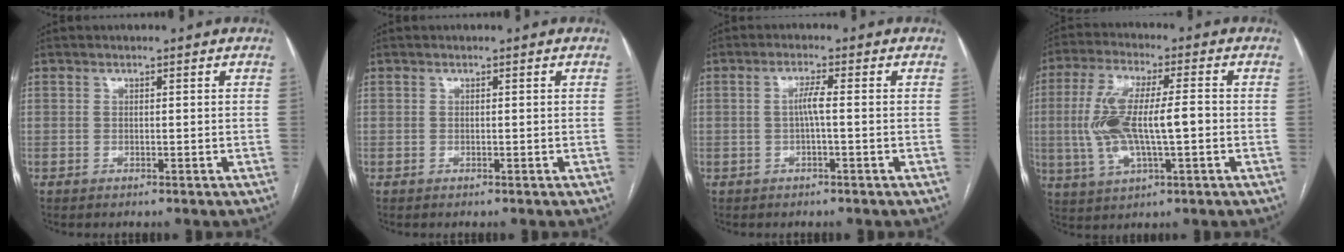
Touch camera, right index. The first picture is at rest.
{"total": 0.0}
{"total": 2.3, "force": [-0.2, 0.0, 2.3], "torque": [-0.044, 0.003, -0.003]}
{"total": 12.3, "force": [-1.0, 3.6, 11.8], "torque": [-0.246, 0.013, -0.012]}